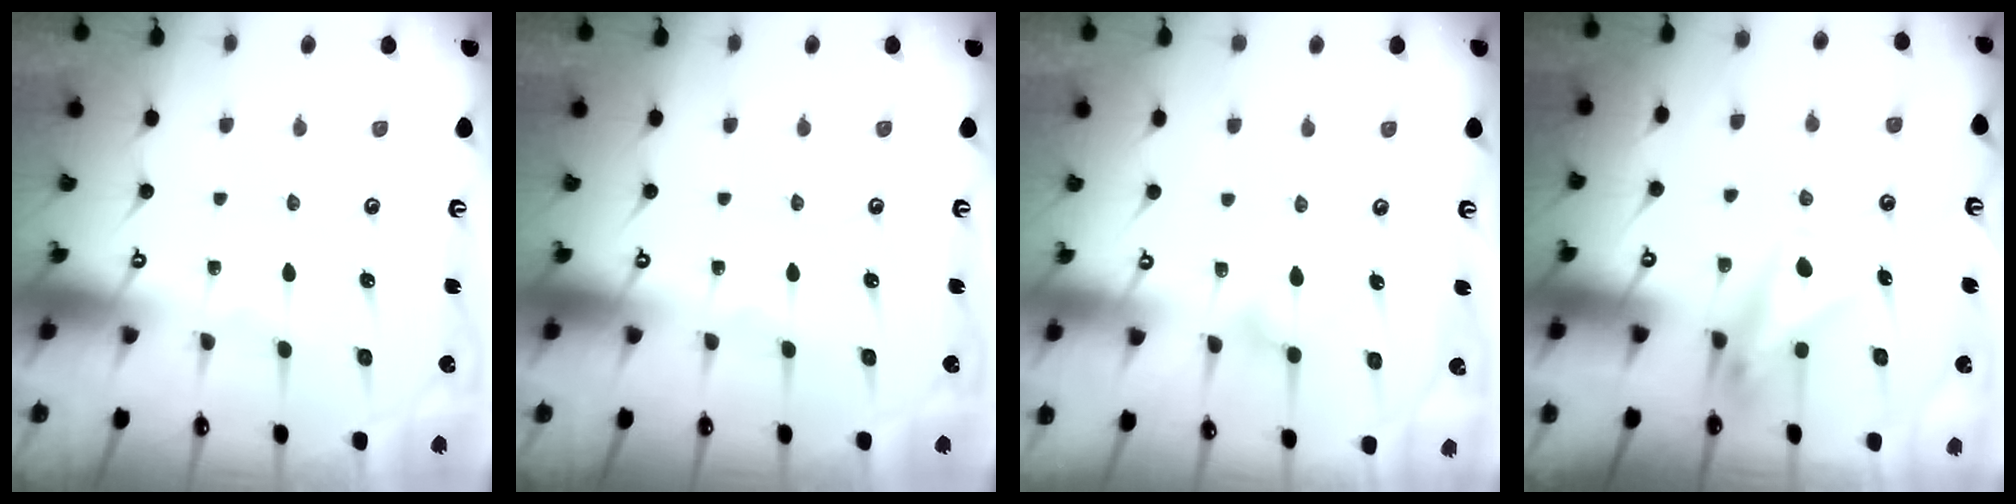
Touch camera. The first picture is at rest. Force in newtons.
{"total": 0.0}
{"total": 8.1, "press": 8.1, "slide": 0.3}
{"total": 9.5, "press": 9.5, "slide": 0.3}